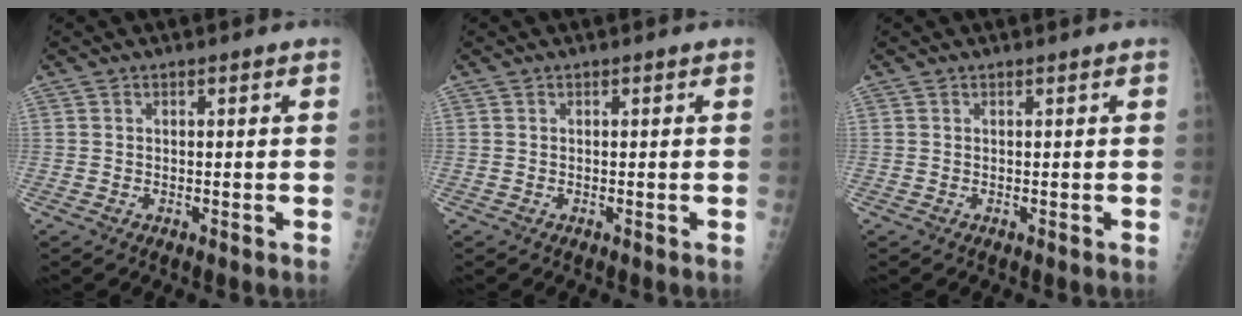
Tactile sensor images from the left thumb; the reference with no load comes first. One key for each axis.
{"total": 0.0}
{"total": 0.0}